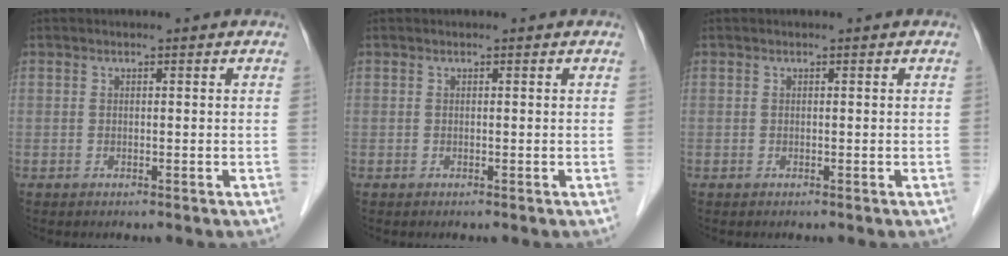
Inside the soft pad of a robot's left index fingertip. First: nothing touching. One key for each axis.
{"total": 0.0}
{"total": 0.0}